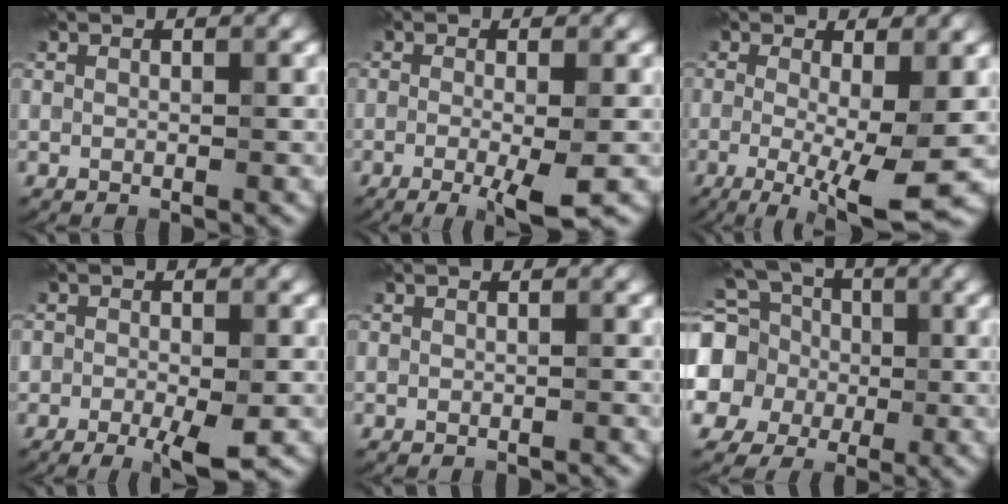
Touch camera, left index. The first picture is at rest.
{"total": 3.7, "force": [-1.2, 0.5, 3.5], "torque": [-0.062, -0.012, -0.023]}
{"total": 7.8, "force": [-1.4, 1.8, 7.5], "torque": [-0.125, -0.021, -0.020]}
{"total": 3.8, "force": [-1.7, 1.6, 3.0], "torque": [-0.046, -0.004, -0.031]}
{"total": 0.9, "force": [-0.5, 0.8, -0.3], "torque": [0.017, -0.003, -0.010]}
{"total": 13.3, "force": [0.7, 11.9, 5.9], "torque": [-0.169, 0.014, -0.021]}